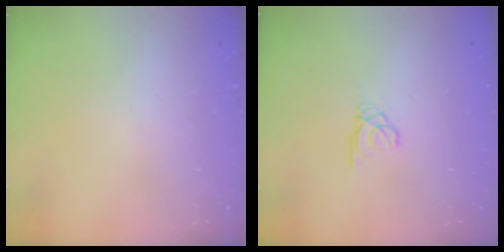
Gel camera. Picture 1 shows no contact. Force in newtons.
{"total": 1.7, "press": 1.7, "slide": 0.2}